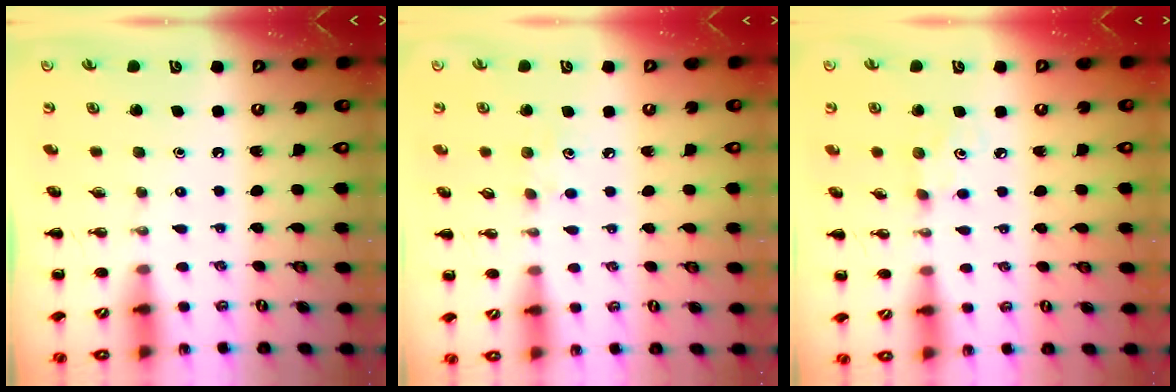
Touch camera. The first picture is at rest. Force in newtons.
{"total": 4.1, "press": 3.9, "slide": 1.1}
{"total": 3.7, "press": 3.6, "slide": 0.8}